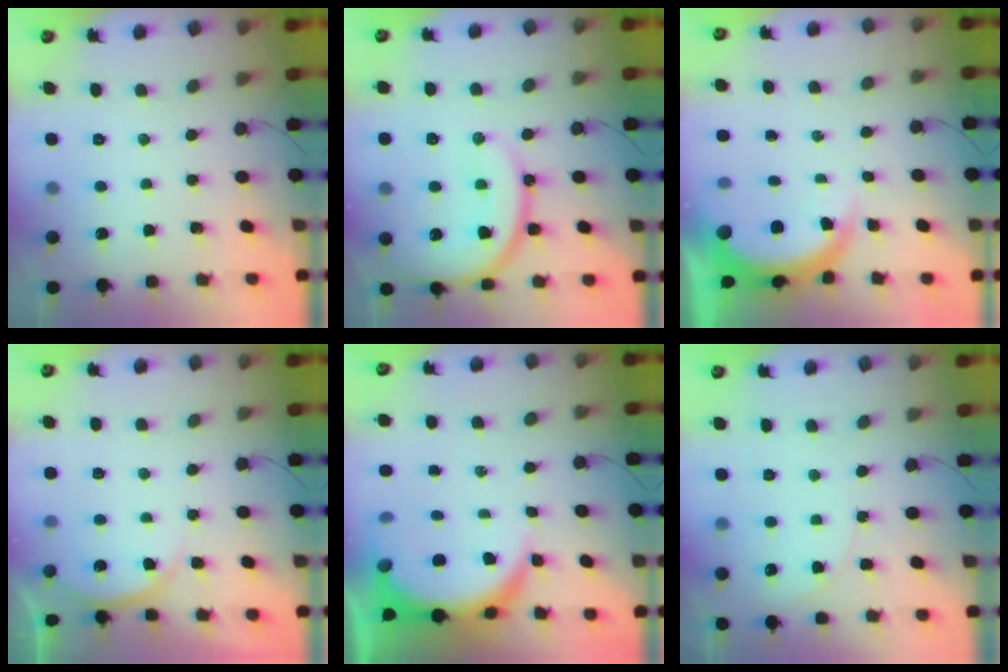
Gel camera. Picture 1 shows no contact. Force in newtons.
{"total": 18.3, "press": 18.3, "slide": 1.5}
{"total": 5.1, "press": 5.1, "slide": 0.3}
{"total": 4.2, "press": 4.2, "slide": 0.6}
{"total": 9.3, "press": 9.2, "slide": 1.1}
{"total": 6.7, "press": 6.7, "slide": 0.4}